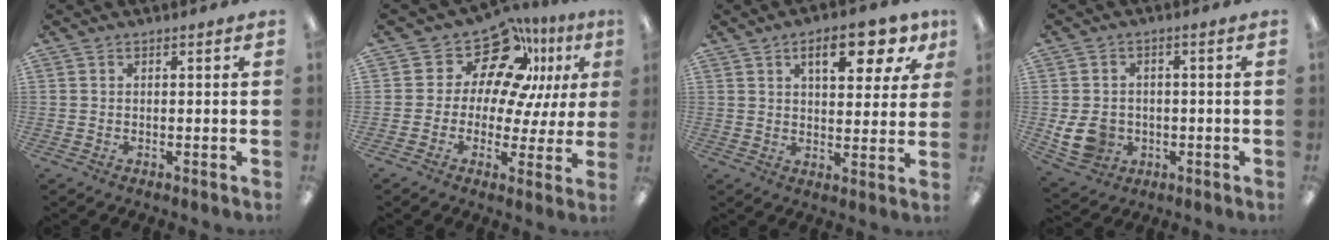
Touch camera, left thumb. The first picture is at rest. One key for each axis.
{"total": 16.6, "fx": 10.8, "fy": 9.3, "fz": 8.6, "tx": -0.147, "ty": -0.071, "tz": 0.190}
{"total": 11.0, "fx": 5.7, "fy": 4.7, "fz": 8.1, "tx": -0.104, "ty": -0.015, "tz": 0.091}
{"total": 7.6, "fx": -1.3, "fy": 6.5, "fz": 3.9, "tx": -0.078, "ty": 0.009, "tz": -0.021}